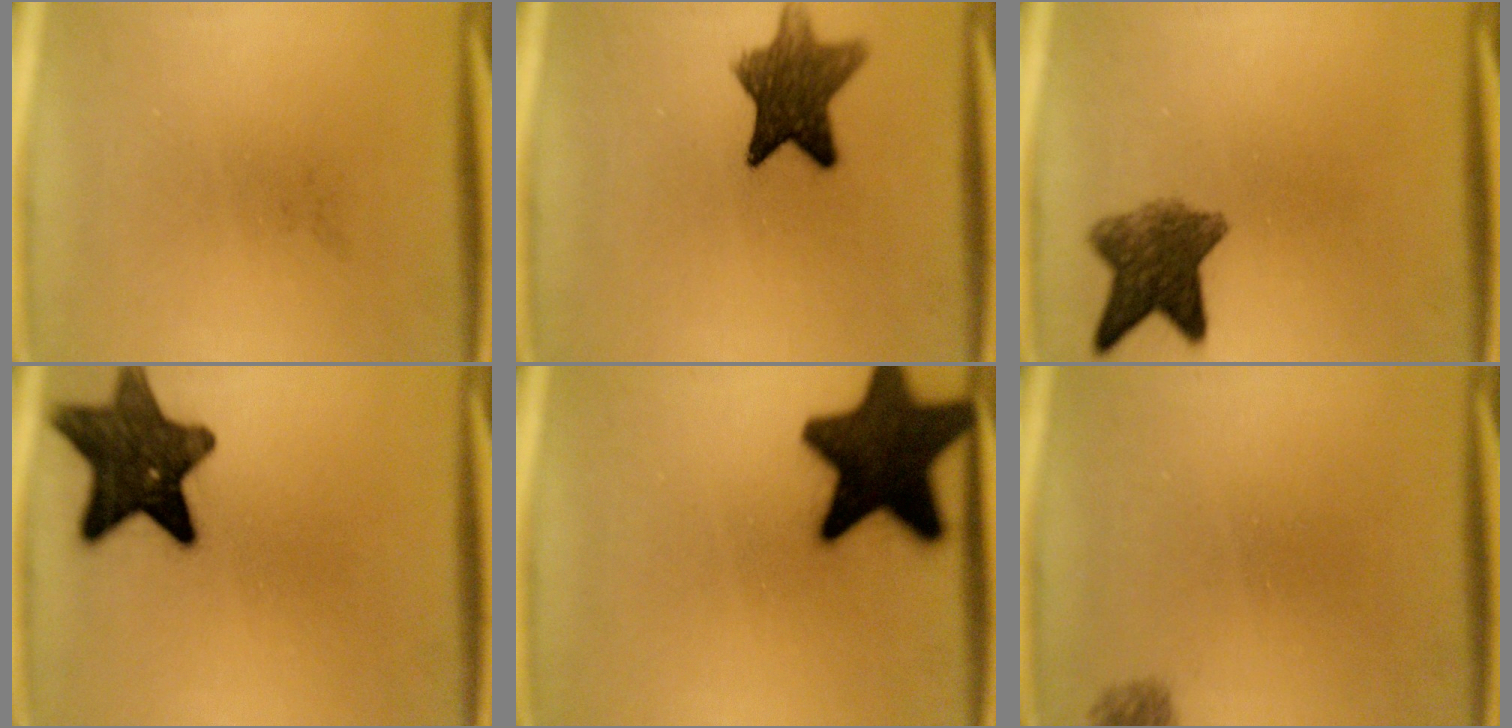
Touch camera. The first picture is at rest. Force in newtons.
{"total": 9.9}
{"total": 7.4}
{"total": 13.2}
{"total": 18.0}
{"total": 1.4}